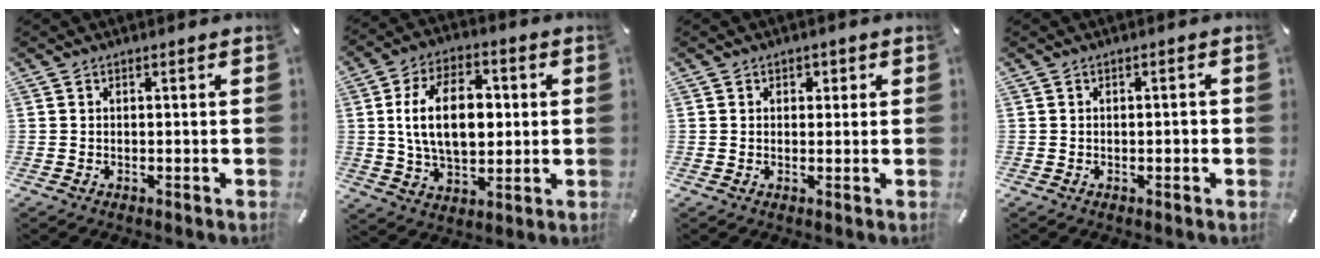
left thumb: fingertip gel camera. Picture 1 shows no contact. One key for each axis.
{"total": 16.3, "fx": 1.5, "fy": 10.4, "fz": 12.5, "tx": -0.232, "ty": 0.007, "tz": 0.022}
{"total": 1.5, "fx": 0.4, "fy": 1.4, "fz": 0.5, "tx": 0.004, "ty": 0.000, "tz": -0.001}
{"total": 1.3, "fx": -0.2, "fy": 0.5, "fz": 1.1, "tx": -0.020, "ty": 0.002, "tz": -0.006}